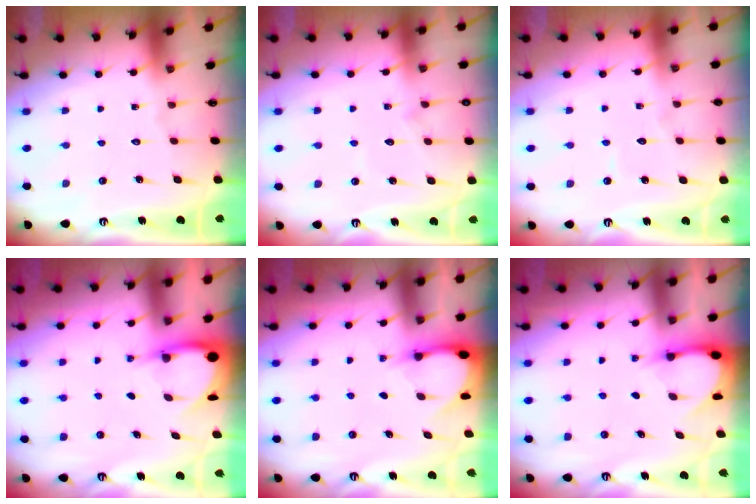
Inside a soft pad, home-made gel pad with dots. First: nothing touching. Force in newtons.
{"total": 7.8, "press": 7.8, "slide": 0.6}
{"total": 3.4, "press": 3.4, "slide": 0.4}
{"total": 3.9, "press": 3.9, "slide": 0.3}
{"total": 3.1, "press": 3.1, "slide": 0.3}
{"total": 3.2, "press": 3.2, "slide": 0.4}